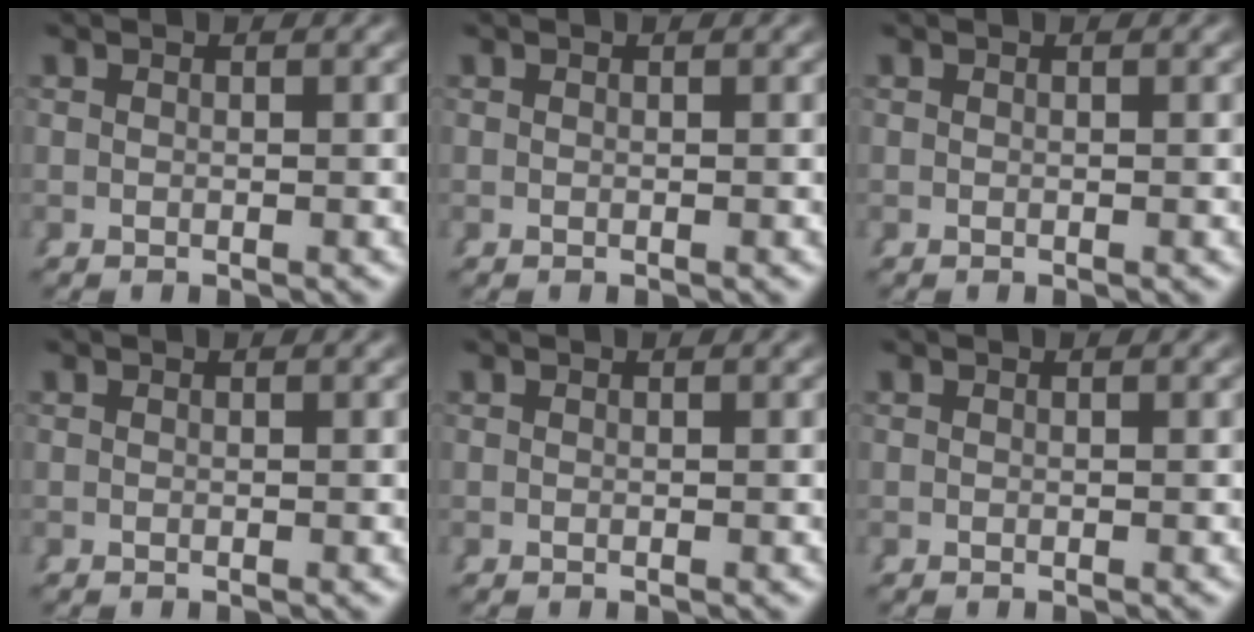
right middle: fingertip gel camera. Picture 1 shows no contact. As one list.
[{"total": 0.0}, {"total": 0.0}, {"total": 0.0}, {"total": 0.0}, {"total": 0.0}]